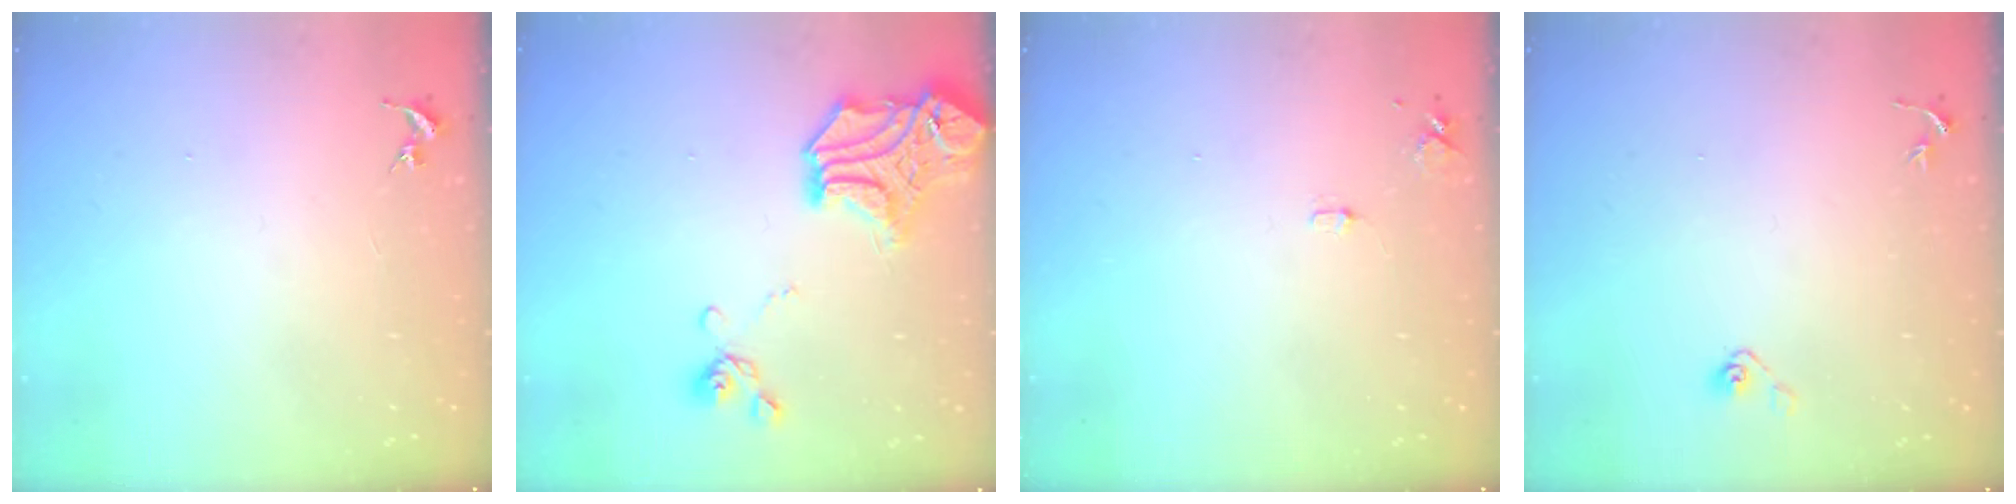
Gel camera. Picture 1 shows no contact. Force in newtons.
{"total": 18.0, "press": 17.9, "slide": 1.8}
{"total": 5.2, "press": 5.1, "slide": 0.8}
{"total": 4.0, "press": 3.4, "slide": 2.0}